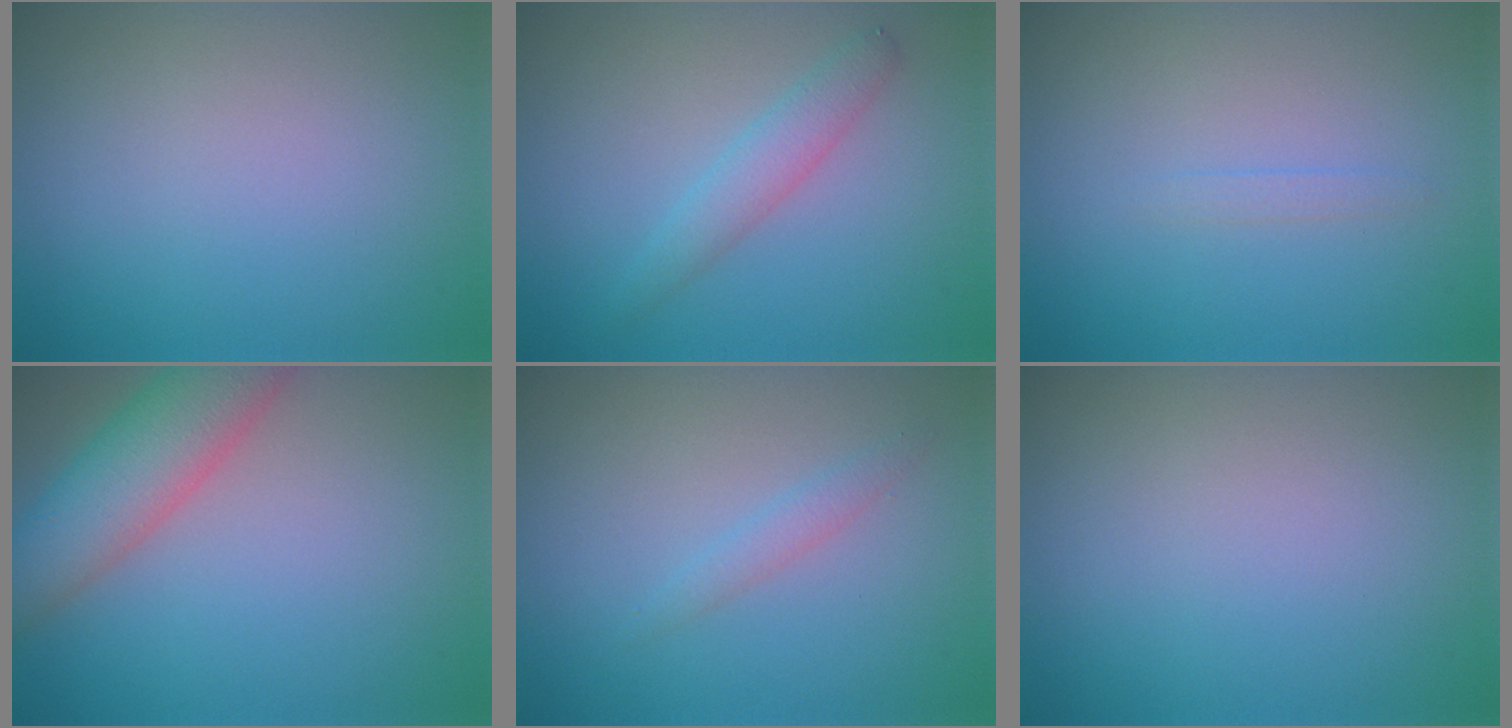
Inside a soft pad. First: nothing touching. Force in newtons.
{"total": 2.3, "press": 2.3, "slide": 0.1}
{"total": 0.6, "press": 0.6, "slide": 0.1}
{"total": 7.0, "press": 7.0, "slide": 0.2}
{"total": 1.1, "press": 1.1, "slide": 0.1}
{"total": 0.0}